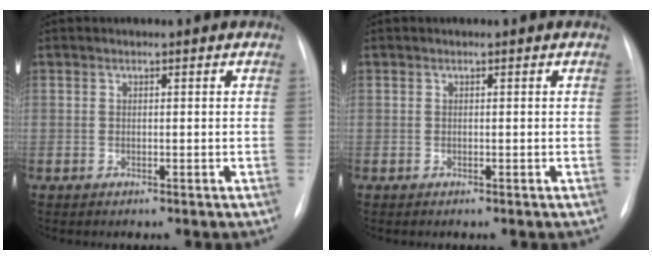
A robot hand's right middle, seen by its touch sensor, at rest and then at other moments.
{"total": 0.0}